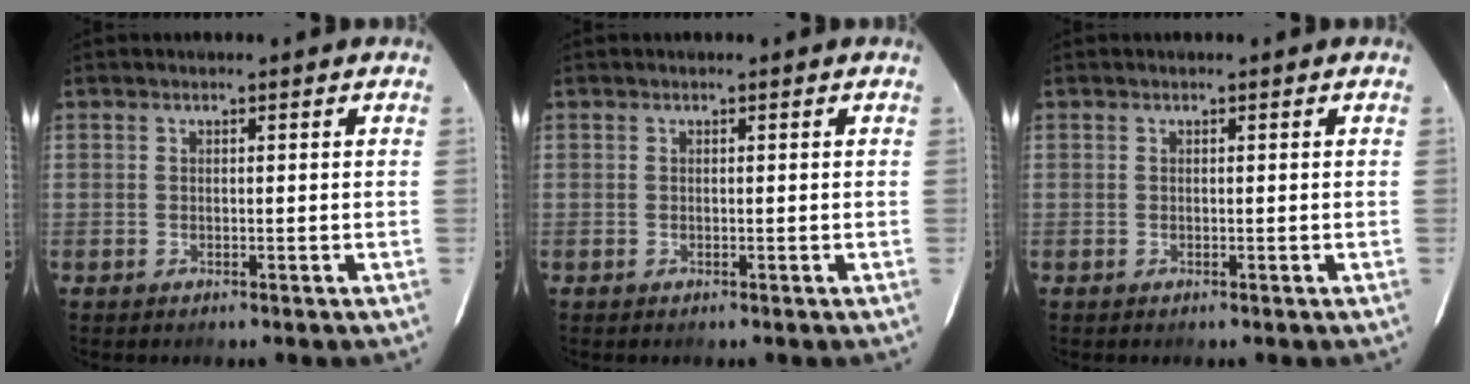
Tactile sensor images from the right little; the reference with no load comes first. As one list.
[{"total": 0.0}, {"total": 0.0}]